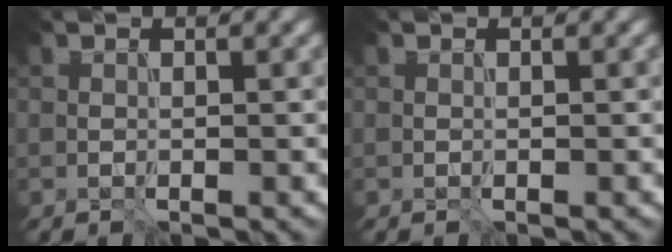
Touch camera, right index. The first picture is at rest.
{"total": 0.0}